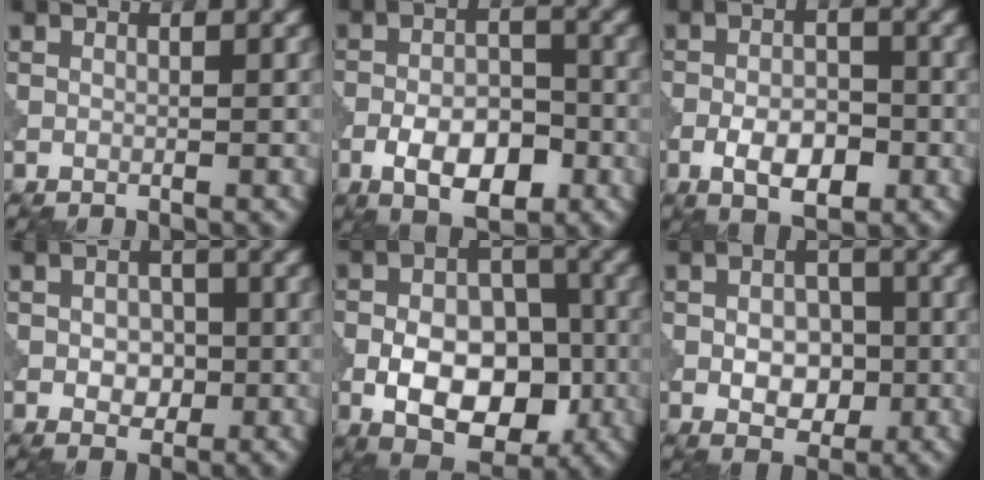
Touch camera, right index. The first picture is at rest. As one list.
[{"total": 6.0, "force": [-2.8, 2.9, 4.5], "torque": [-0.065, 0.004, -0.049]}, {"total": 4.6, "force": [-2.0, 2.2, 3.5], "torque": [-0.049, 0.004, -0.036]}, {"total": 2.3, "force": [-0.4, 1.6, 1.6], "torque": [-0.021, 0.000, -0.005]}, {"total": 8.8, "force": [-2.6, 5.3, 6.6], "torque": [-0.098, 0.001, -0.044]}, {"total": 3.7, "force": [-0.8, 2.5, 2.6], "torque": [-0.031, 0.000, -0.011]}]